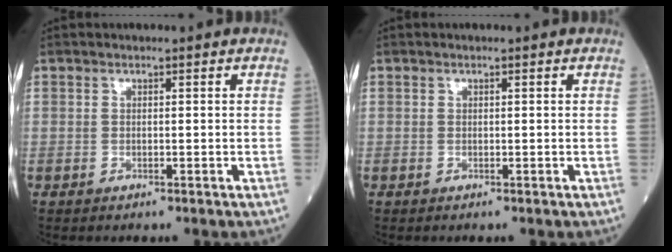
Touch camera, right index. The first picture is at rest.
{"total": 0.0}